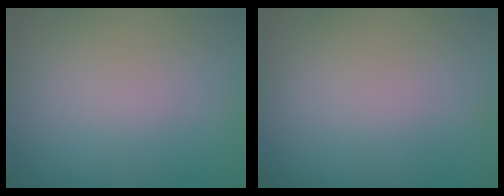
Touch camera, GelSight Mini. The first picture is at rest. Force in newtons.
{"total": 0.0}